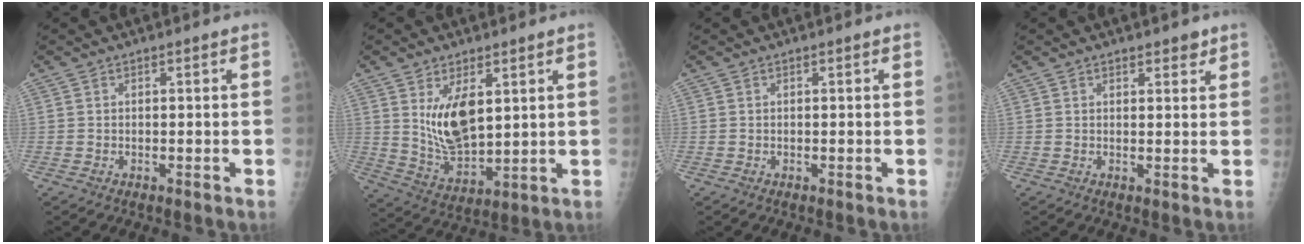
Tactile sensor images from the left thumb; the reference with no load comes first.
{"total": 10.9, "force": [3.8, 5.4, 8.7], "torque": [-0.138, -0.031, 0.086]}
{"total": 0.0}
{"total": 2.5, "force": [2.0, 1.1, 1.1], "torque": [-0.001, -0.011, 0.024]}